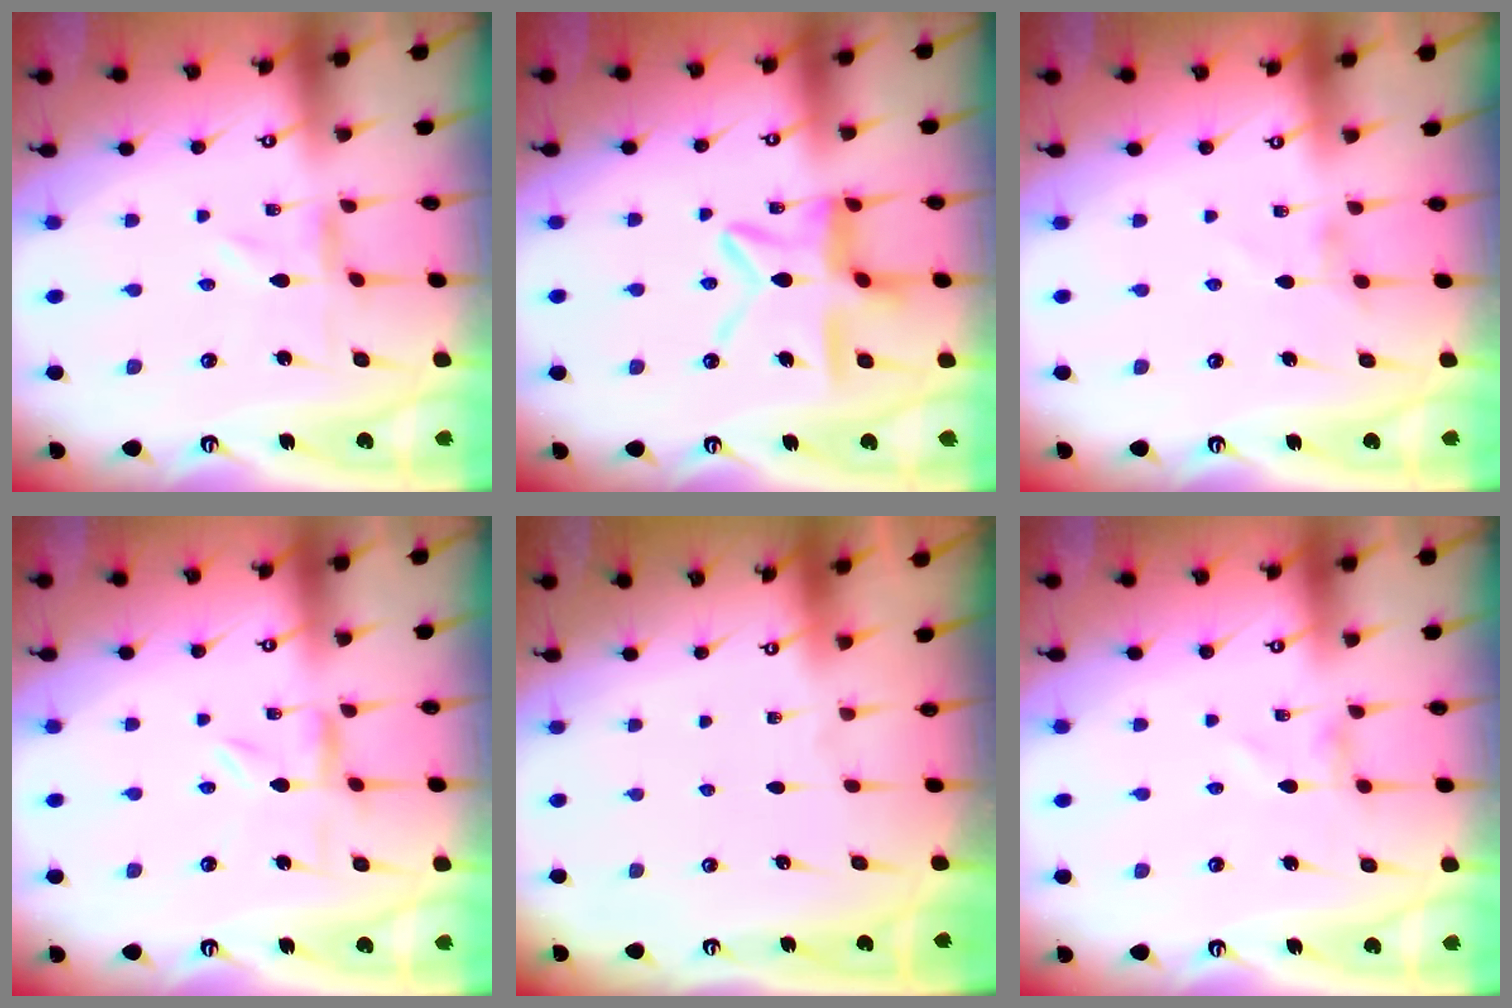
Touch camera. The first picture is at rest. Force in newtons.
{"total": 12.4, "press": 12.3, "slide": 1.0}
{"total": 2.5, "press": 2.5, "slide": 0.4}
{"total": 1.8, "press": 1.8, "slide": 0.3}
{"total": 0.0}
{"total": 0.0}